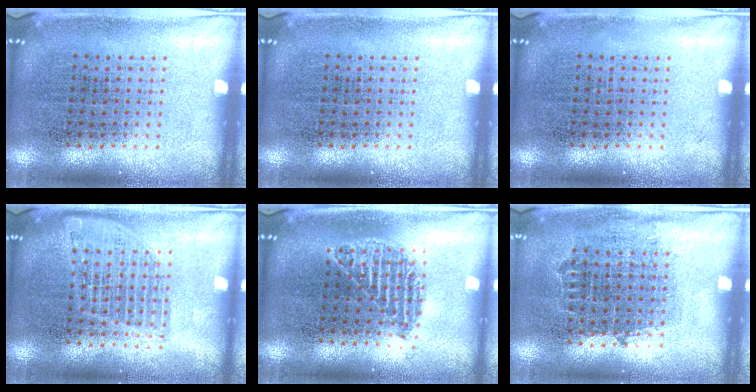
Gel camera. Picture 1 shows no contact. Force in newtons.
{"total": 0.0}
{"total": 0.0}
{"total": 1.5, "press": 1.4, "slide": 0.7}
{"total": 1.1, "press": 1.0, "slide": 0.5}
{"total": 0.8, "press": 0.7, "slide": 0.3}